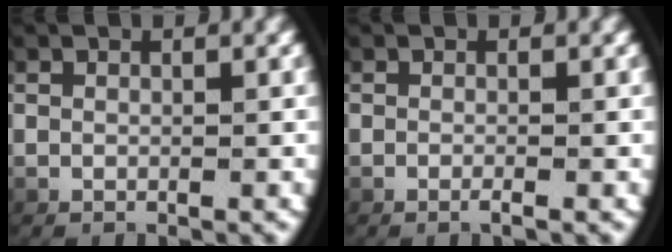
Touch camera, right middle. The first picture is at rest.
{"total": 1.1, "force": [-0.8, 0.3, 0.7], "torque": [-0.015, 0.005, -0.017]}